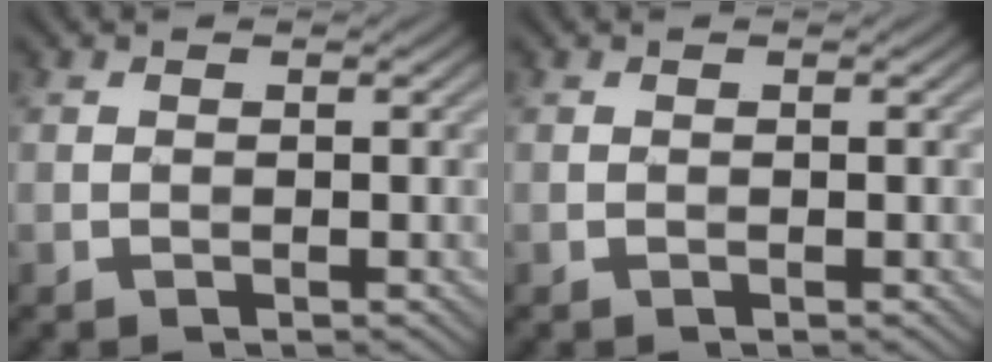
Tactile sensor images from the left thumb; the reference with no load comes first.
{"total": 0.0}